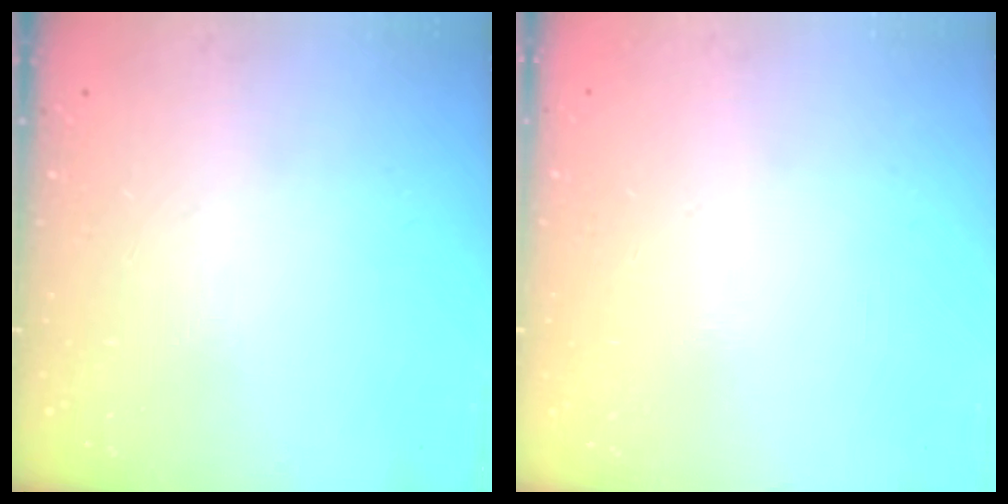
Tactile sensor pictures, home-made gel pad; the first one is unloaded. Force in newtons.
{"total": 0.0}